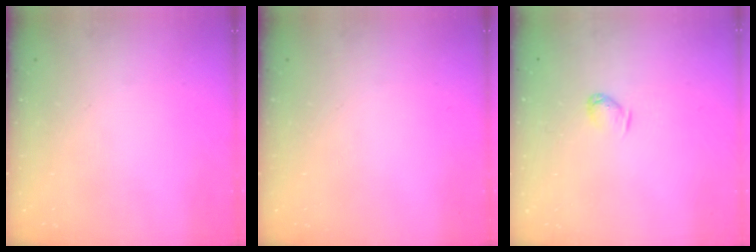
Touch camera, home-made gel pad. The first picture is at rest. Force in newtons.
{"total": 0.0}
{"total": 4.0, "press": 3.9, "slide": 0.7}